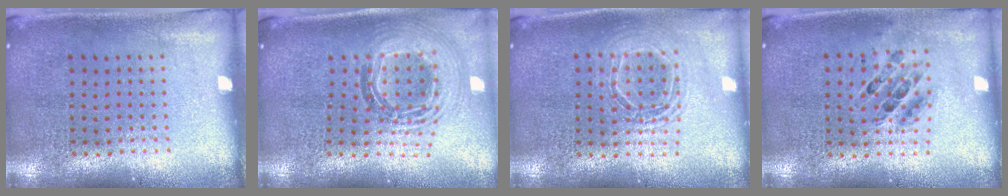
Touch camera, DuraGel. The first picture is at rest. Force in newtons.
{"total": 1.6, "press": 1.4, "slide": 0.8}
{"total": 1.7, "press": 1.4, "slide": 0.9}
{"total": 0.7, "press": 0.7, "slide": 0.2}